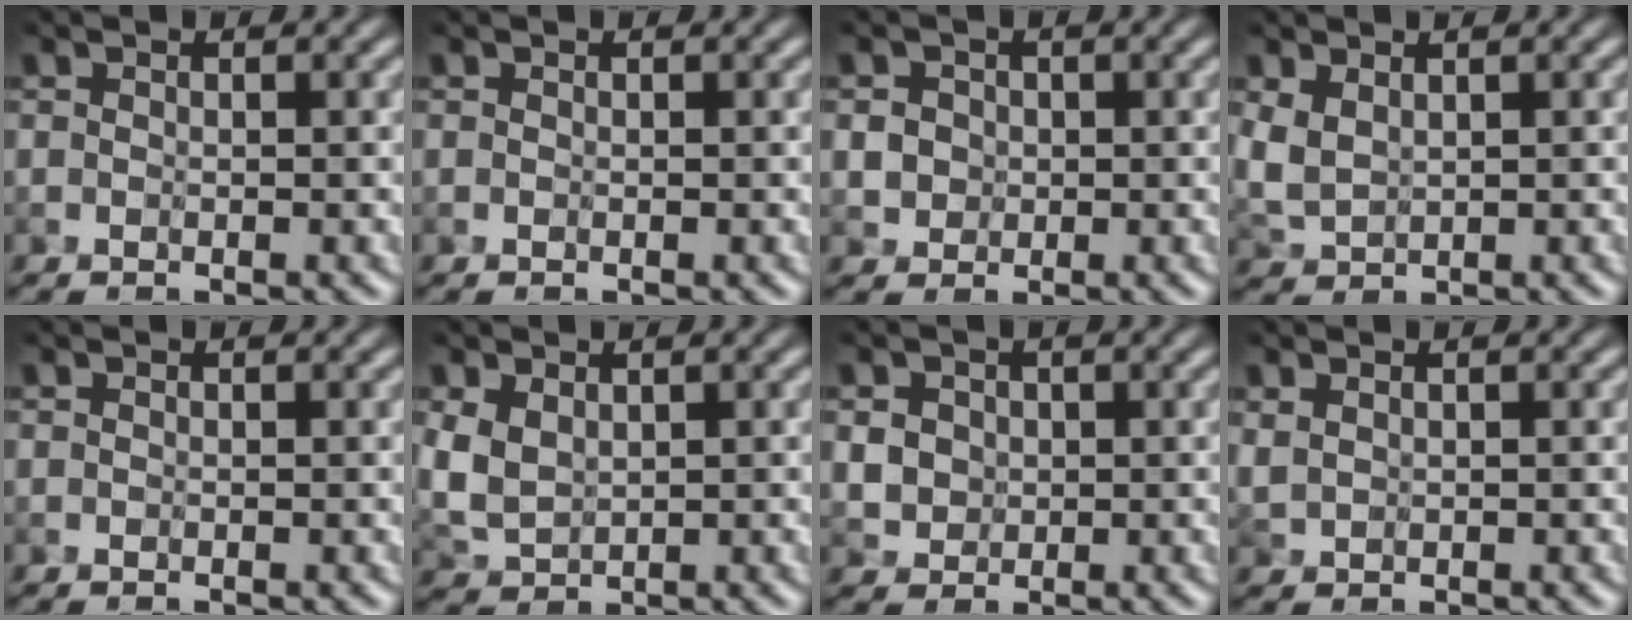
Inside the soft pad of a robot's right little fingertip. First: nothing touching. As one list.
[{"total": 0.0}, {"total": 2.1, "force": [0.0, 2.0, 0.8], "torque": [-0.019, -0.002, 0.012]}, {"total": 2.7, "force": [0.9, 1.8, 1.8], "torque": [-0.057, -0.001, 0.024]}, {"total": 0.0}, {"total": 3.7, "force": [0.7, 2.7, 2.4], "torque": [-0.072, -0.002, 0.019]}, {"total": 2.7, "force": [0.4, 2.4, 1.1], "torque": [-0.034, 0.001, 0.019]}, {"total": 1.1, "force": [0.6, 0.7, 0.6], "torque": [-0.020, -0.001, 0.019]}]